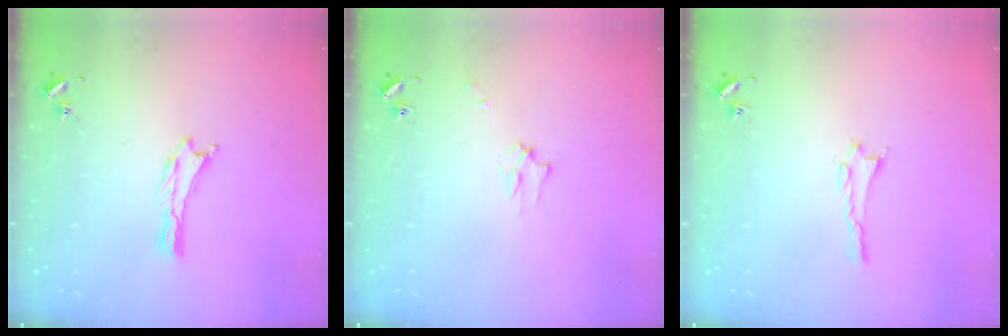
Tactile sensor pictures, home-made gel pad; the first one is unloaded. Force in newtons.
{"total": 2.2, "press": 2.2, "slide": 0.2}
{"total": 1.4, "press": 1.4, "slide": 0.2}